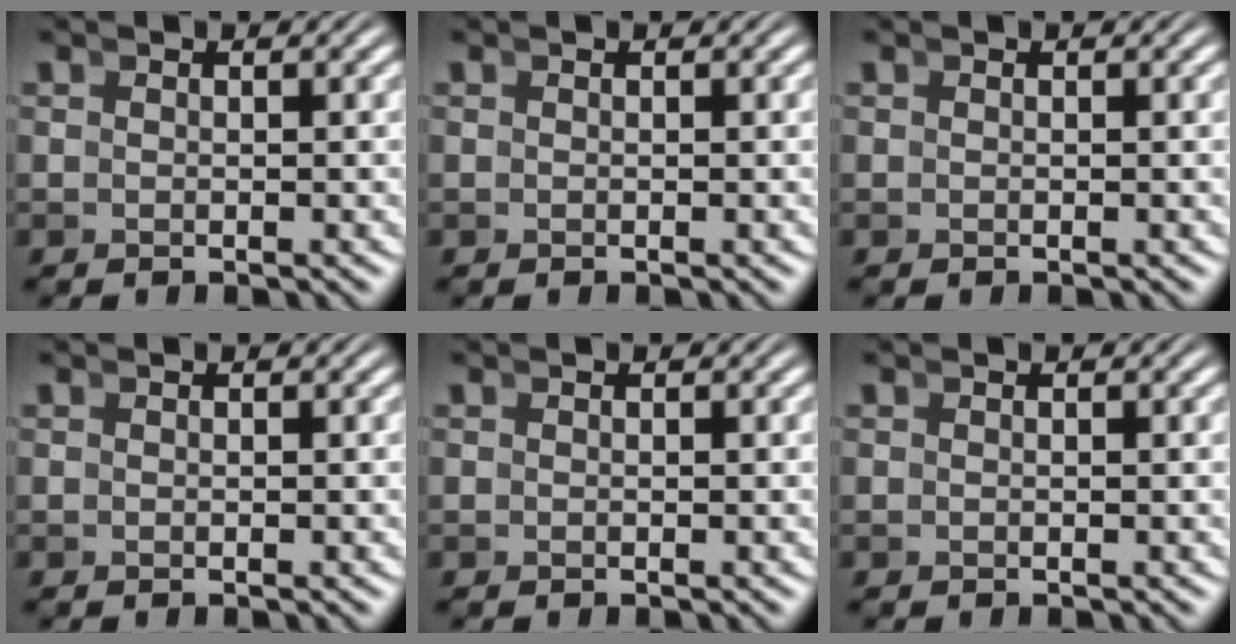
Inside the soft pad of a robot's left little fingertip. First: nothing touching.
{"total": 0.0}
{"total": 0.0}
{"total": 0.0}
{"total": 0.0}
{"total": 0.0}